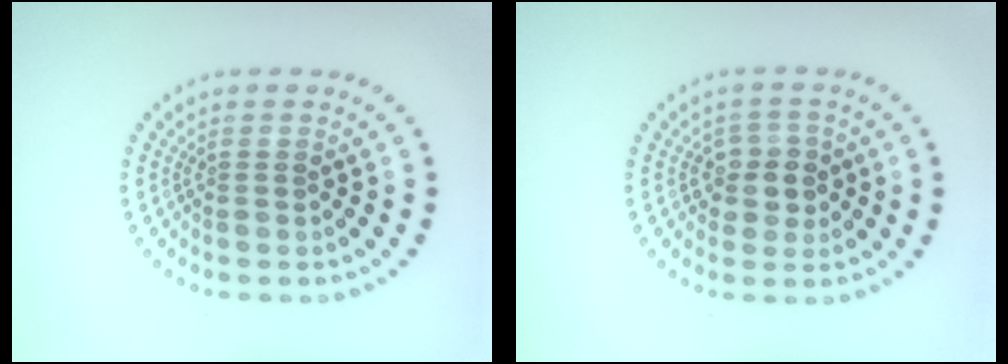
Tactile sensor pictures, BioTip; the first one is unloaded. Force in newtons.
{"total": 2.6, "press": 2.4, "slide": 1.1}